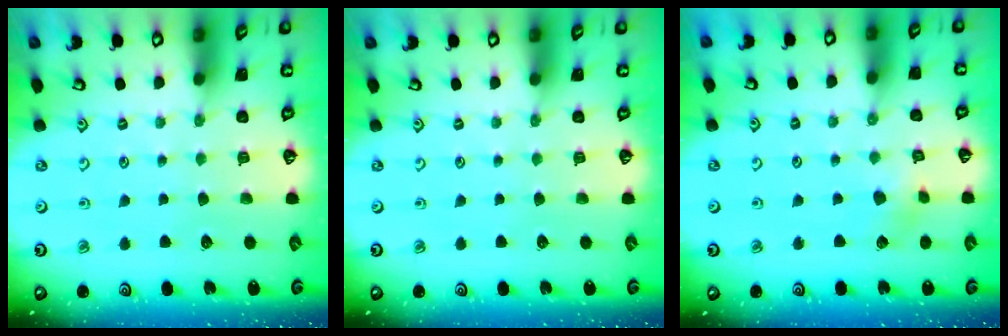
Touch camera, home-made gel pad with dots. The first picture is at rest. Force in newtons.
{"total": 0.0}
{"total": 3.9, "press": 3.9, "slide": 0.6}